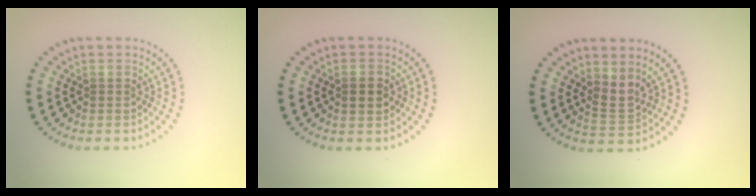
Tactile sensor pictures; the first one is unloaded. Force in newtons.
{"total": 1.7, "press": 1.7, "slide": 0.2}
{"total": 1.9, "press": 1.4, "slide": 1.3}